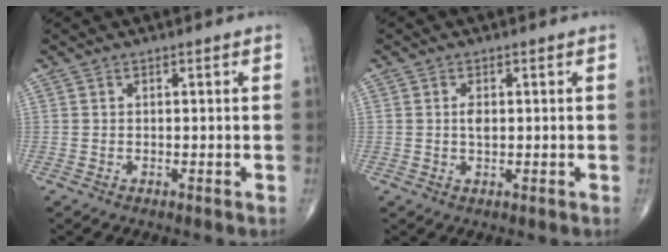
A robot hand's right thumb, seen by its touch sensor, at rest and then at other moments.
{"total": 1.9, "force": [0.2, 1.0, 1.6], "torque": [-0.025, -0.001, 0.003]}